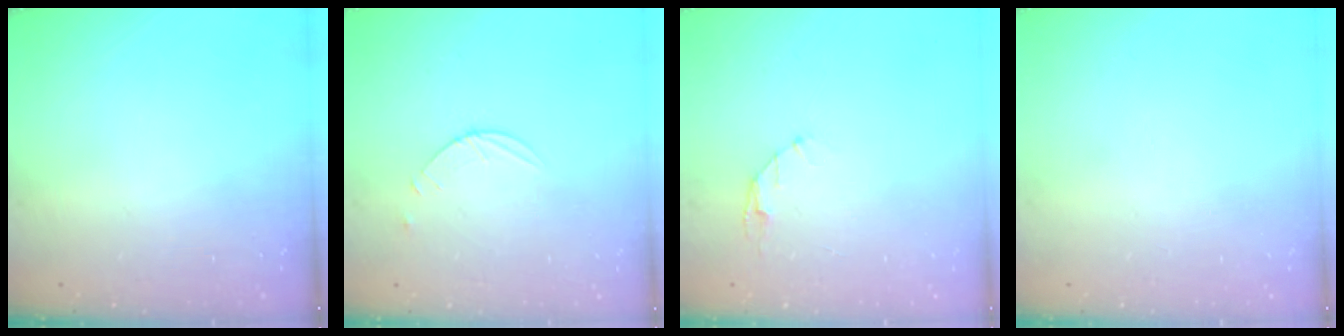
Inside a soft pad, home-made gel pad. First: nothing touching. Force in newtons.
{"total": 3.6, "press": 3.6, "slide": 0.5}
{"total": 2.9, "press": 2.9, "slide": 0.4}
{"total": 0.0}